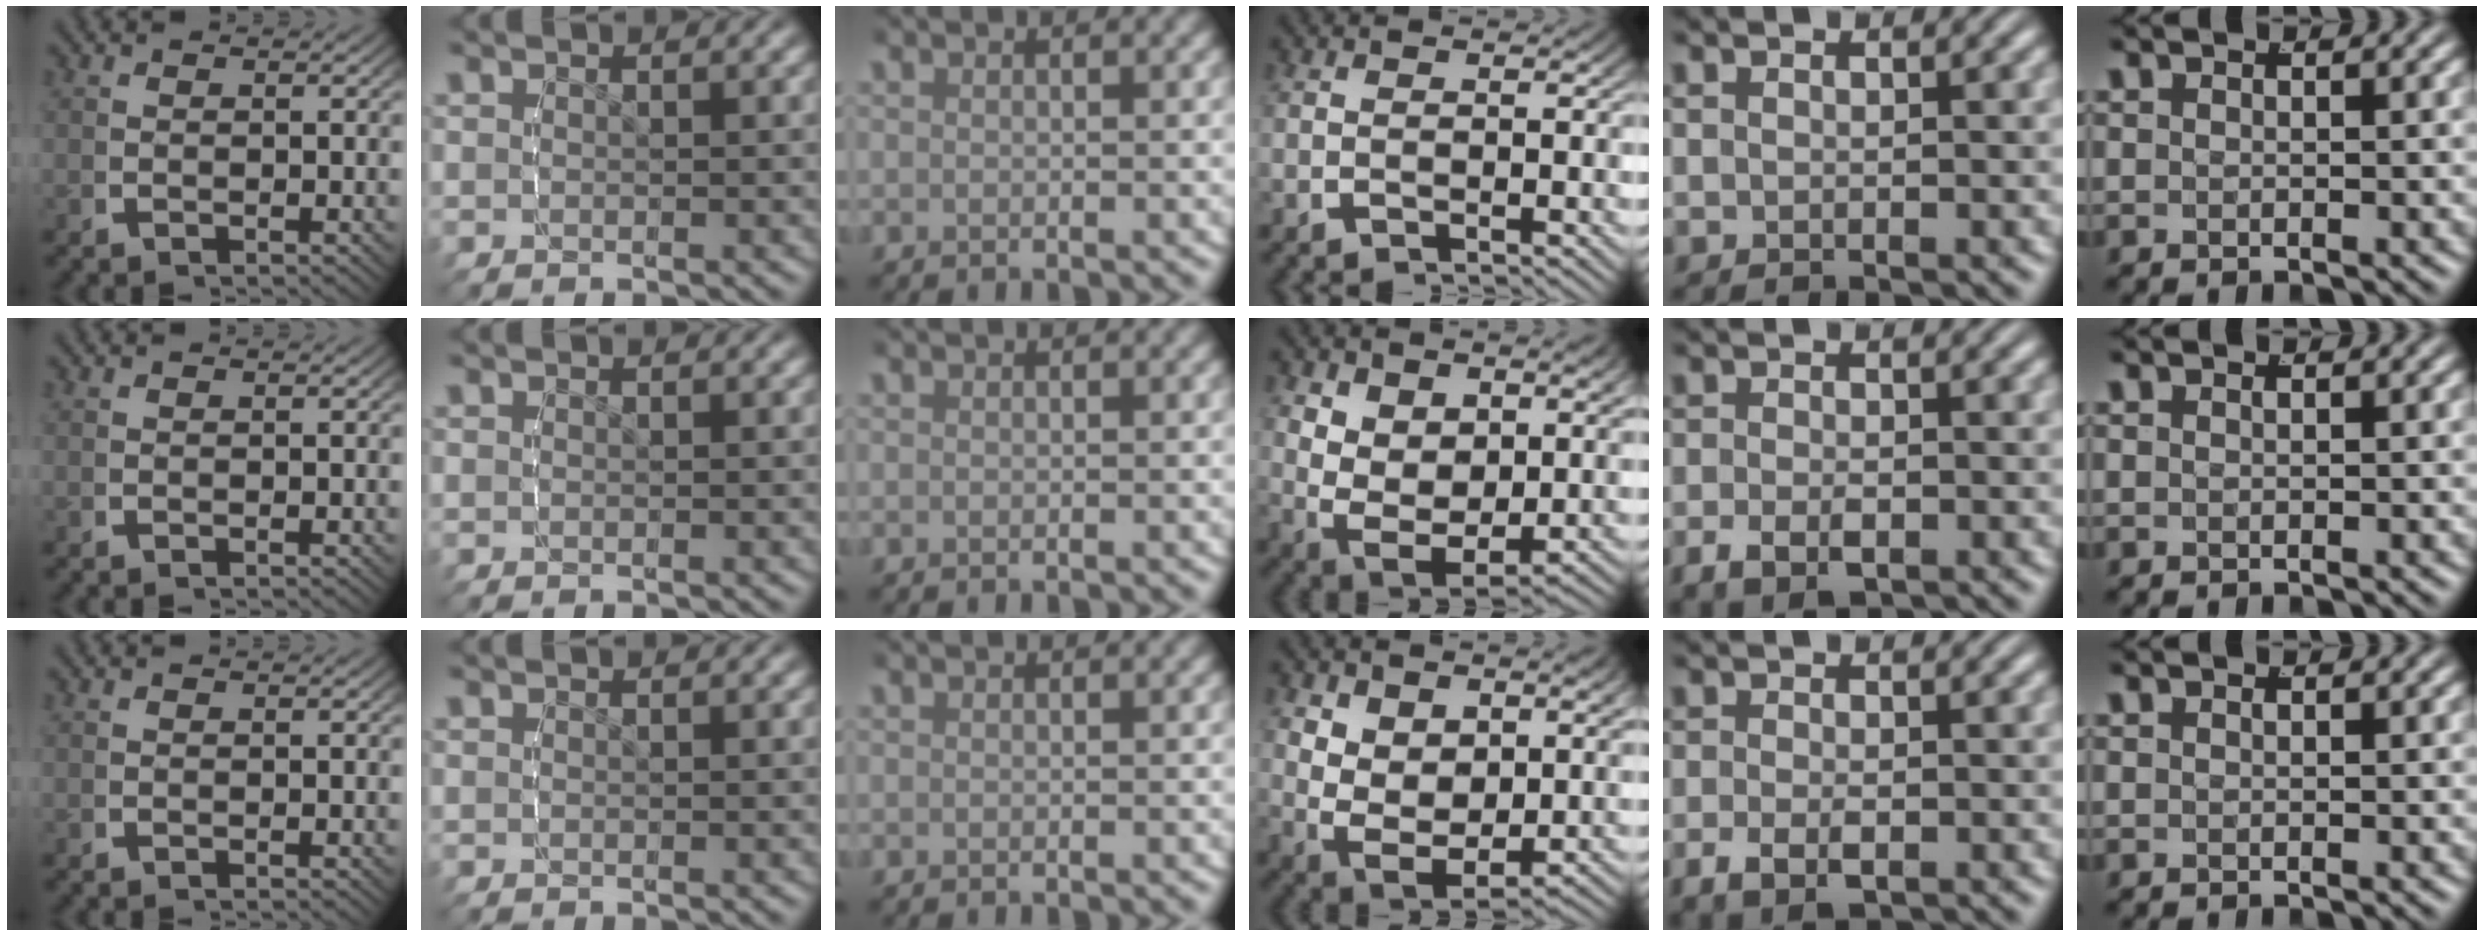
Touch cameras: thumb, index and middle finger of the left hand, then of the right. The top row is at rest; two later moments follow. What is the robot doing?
{"motion": "lift_and_place", "object": "air blower"}